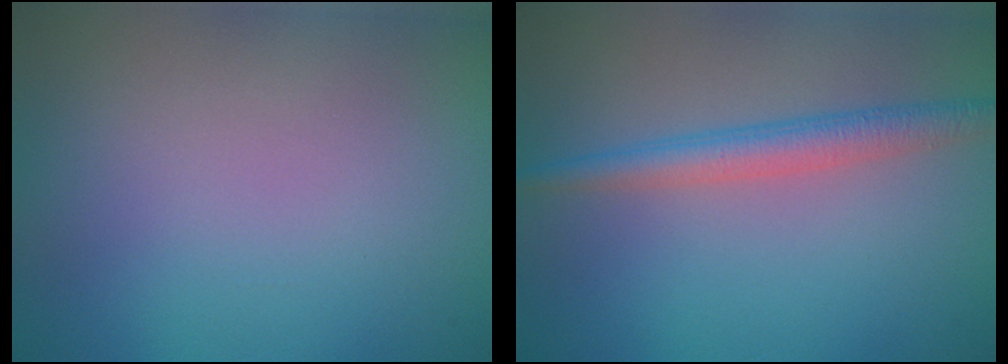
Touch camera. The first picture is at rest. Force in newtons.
{"total": 2.9, "press": 2.9, "slide": 0.1}